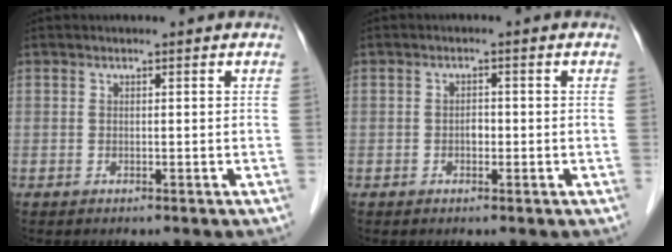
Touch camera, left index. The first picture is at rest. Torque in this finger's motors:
{"motor_torque": [-0.10, 0.15, -0.01, 0.00]}